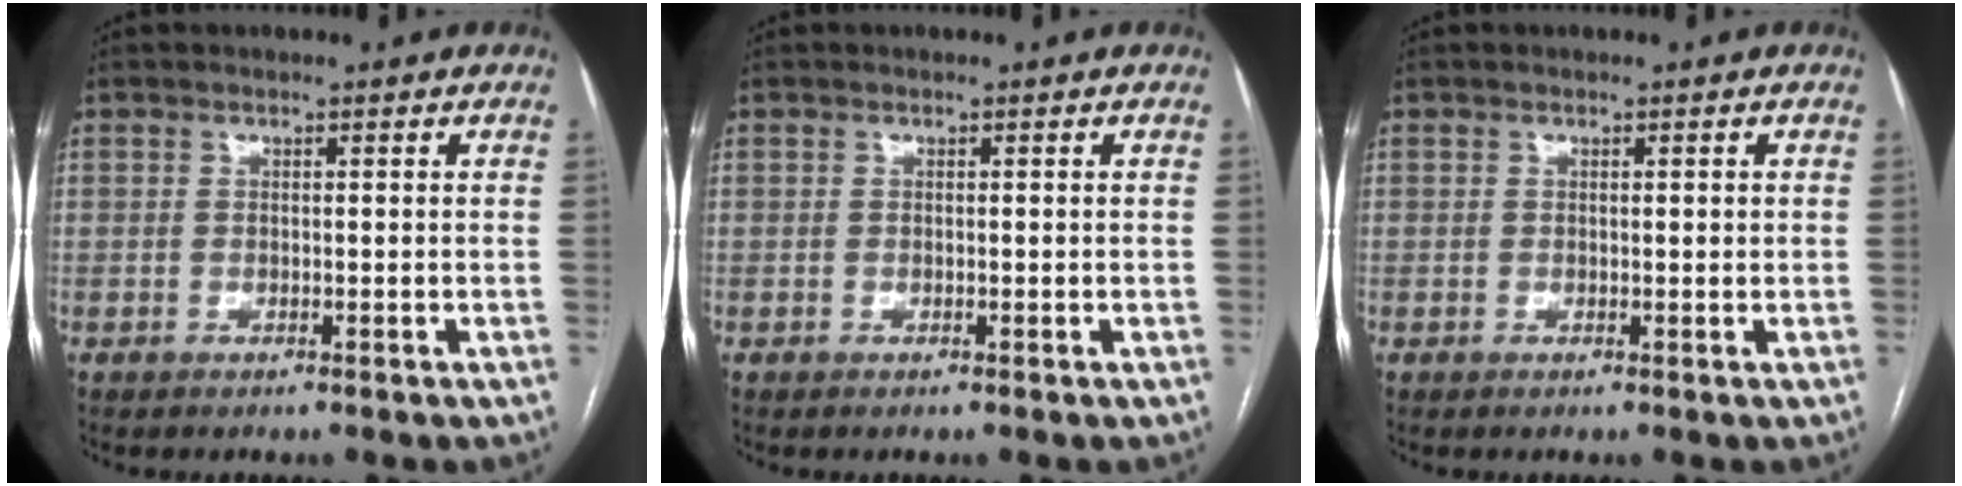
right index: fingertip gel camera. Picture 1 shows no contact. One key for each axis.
{"total": 0.0}
{"total": 0.6, "fx": 0.1, "fy": 0.2, "fz": 0.6, "tx": -0.008, "ty": 0.000, "tz": 0.001}